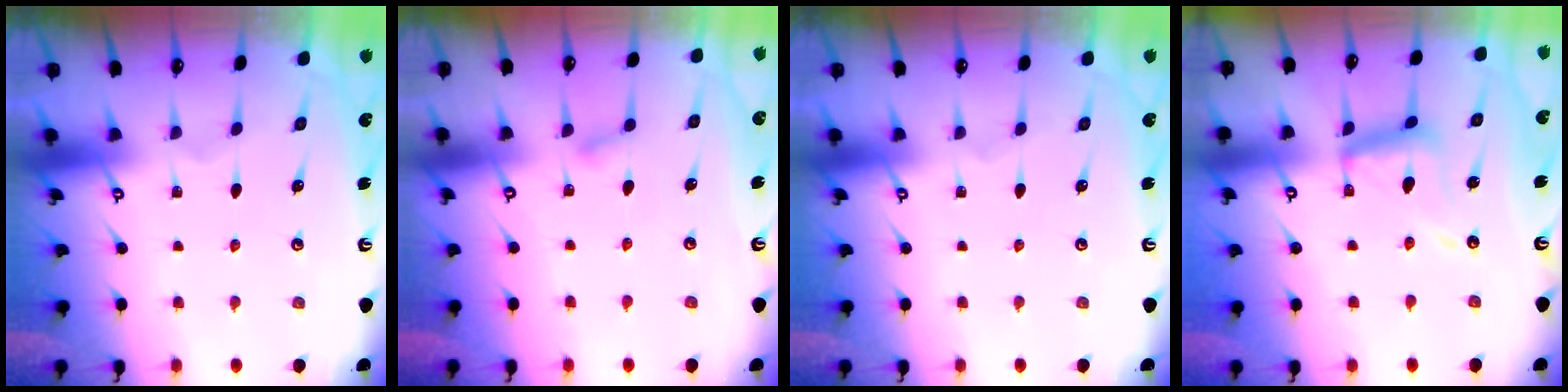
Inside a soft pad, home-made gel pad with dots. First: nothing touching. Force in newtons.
{"total": 5.2, "press": 5.2, "slide": 0.4}
{"total": 0.0}
{"total": 12.5, "press": 12.4, "slide": 0.9}